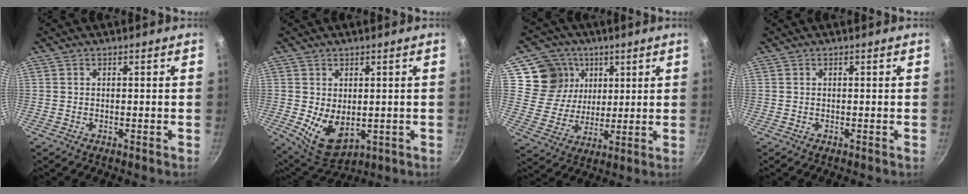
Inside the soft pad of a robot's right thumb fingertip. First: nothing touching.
{"total": 8.6, "force": [-0.4, 5.6, 6.5], "torque": [-0.090, -0.023, 0.014]}
{"total": 12.0, "force": [5.0, 10.5, 2.8], "torque": [-0.013, -0.024, 0.087]}
{"total": 0.0}